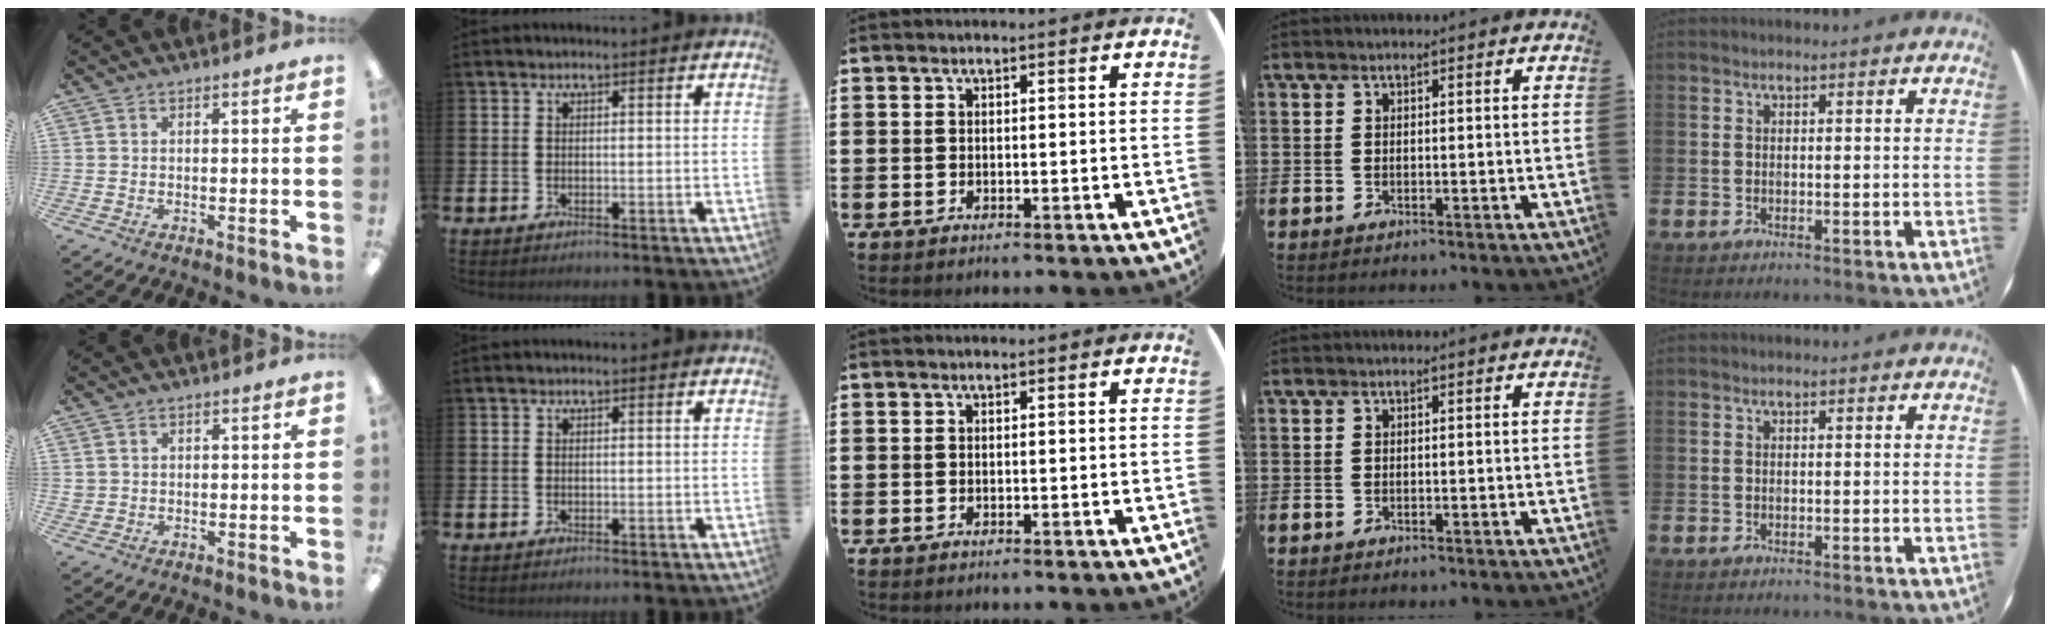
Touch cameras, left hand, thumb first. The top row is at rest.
{"thumb": {"total": 1.2, "force": [0.3, 1.2, 0.1], "torque": [-0.003, 0.004, 0.005]}}